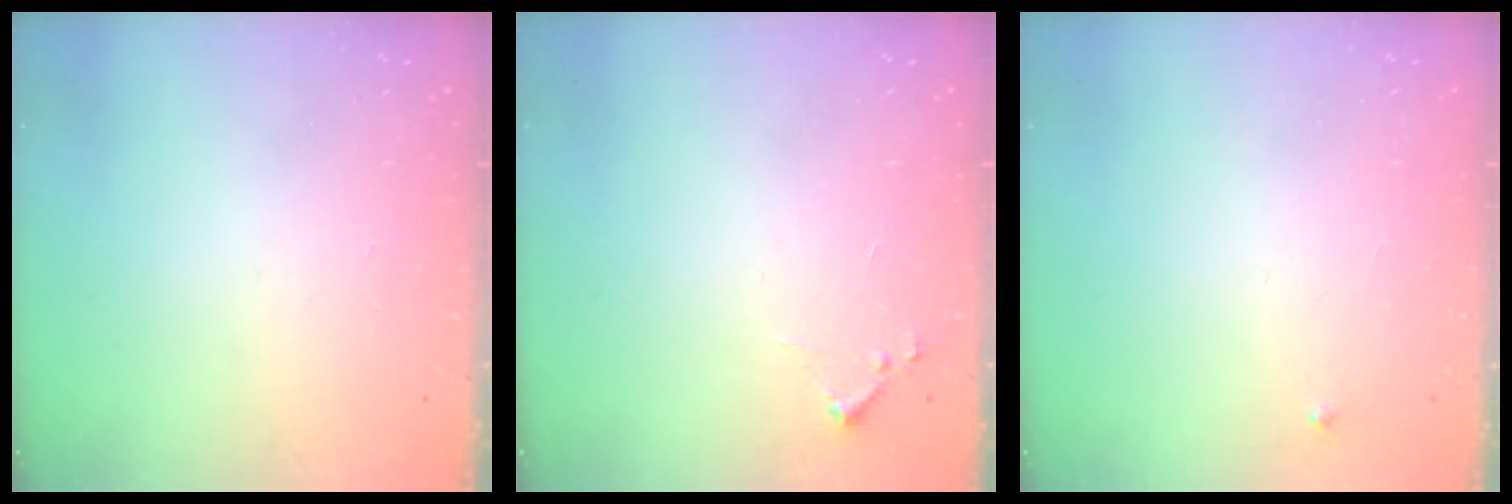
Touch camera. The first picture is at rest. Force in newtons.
{"total": 5.7, "press": 5.7, "slide": 0.6}
{"total": 2.7, "press": 2.7, "slide": 0.3}